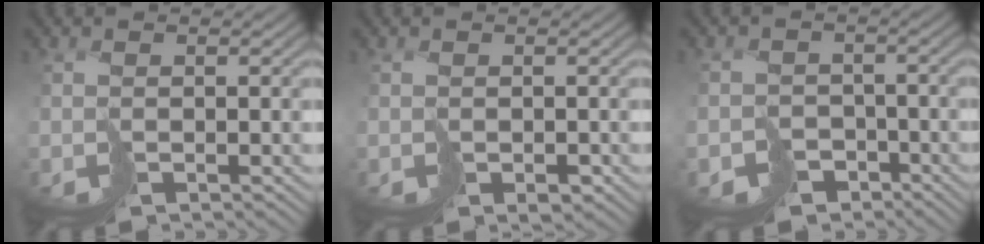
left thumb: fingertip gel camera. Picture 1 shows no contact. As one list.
[{"total": 1.7, "force": [-0.5, 1.2, 1.1], "torque": [-0.012, -0.002, -0.005]}, {"total": 4.8, "force": [-3.4, 3.4, 0.5], "torque": [0.007, -0.013, -0.055]}]